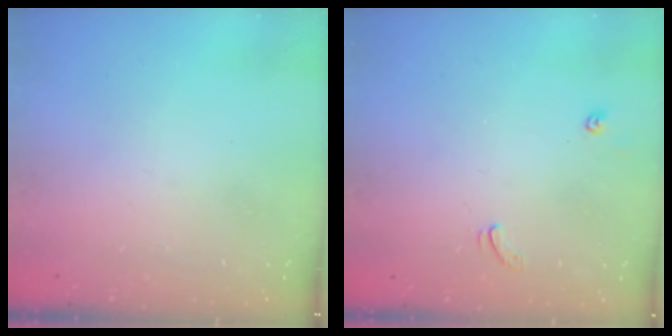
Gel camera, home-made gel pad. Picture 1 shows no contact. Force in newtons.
{"total": 2.6, "press": 2.6, "slide": 0.3}